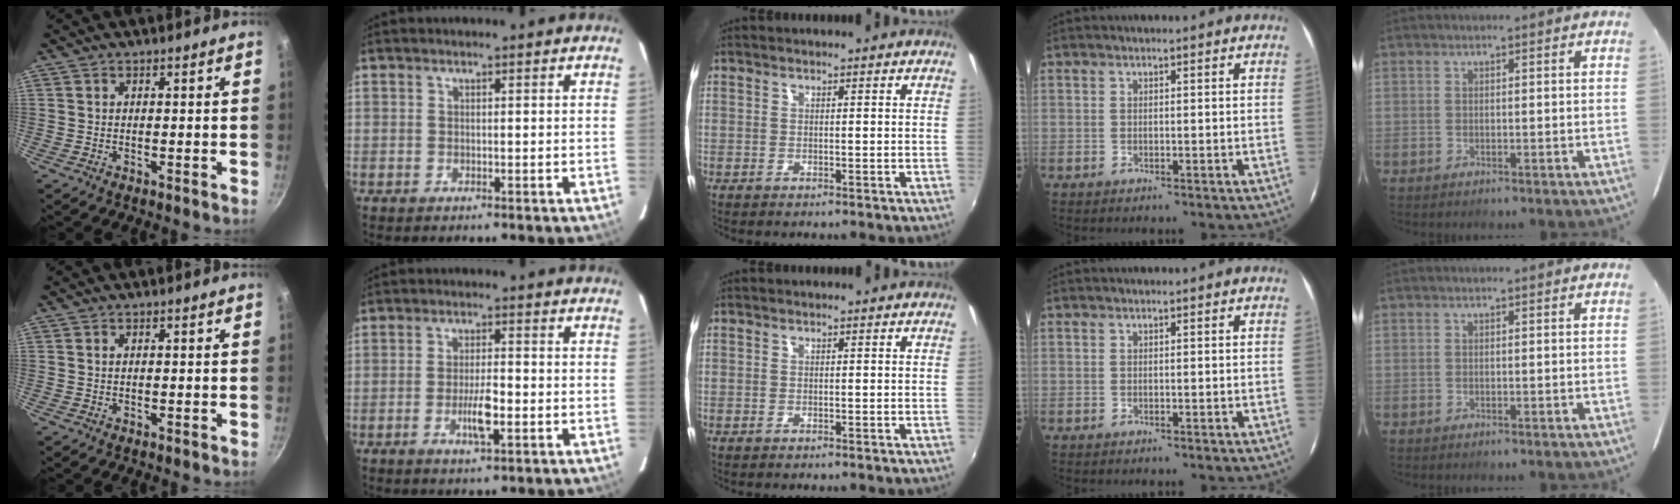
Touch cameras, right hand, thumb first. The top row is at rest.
{"thumb": {"total": 0.5, "force": [0.1, 0.3, 0.3], "torque": [-0.006, 0.002, 0.002]}, "index": {"total": 5.5, "force": [-1.8, 1.4, 5.0], "torque": [-0.097, -0.003, -0.033]}}